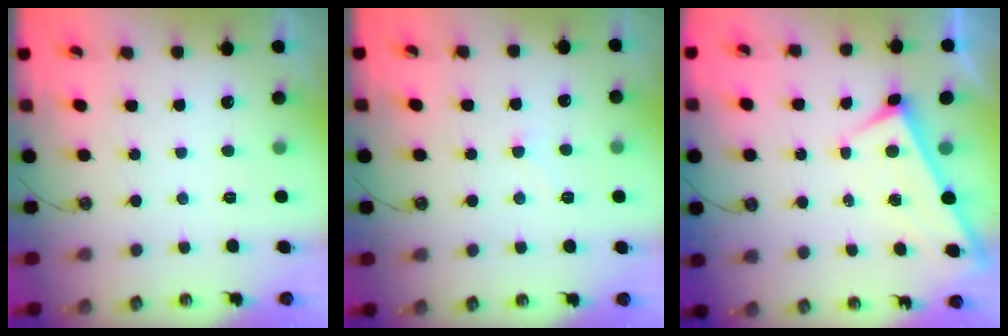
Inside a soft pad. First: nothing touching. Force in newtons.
{"total": 2.4, "press": 2.4, "slide": 0.5}
{"total": 1.3, "press": 1.3, "slide": 0.4}